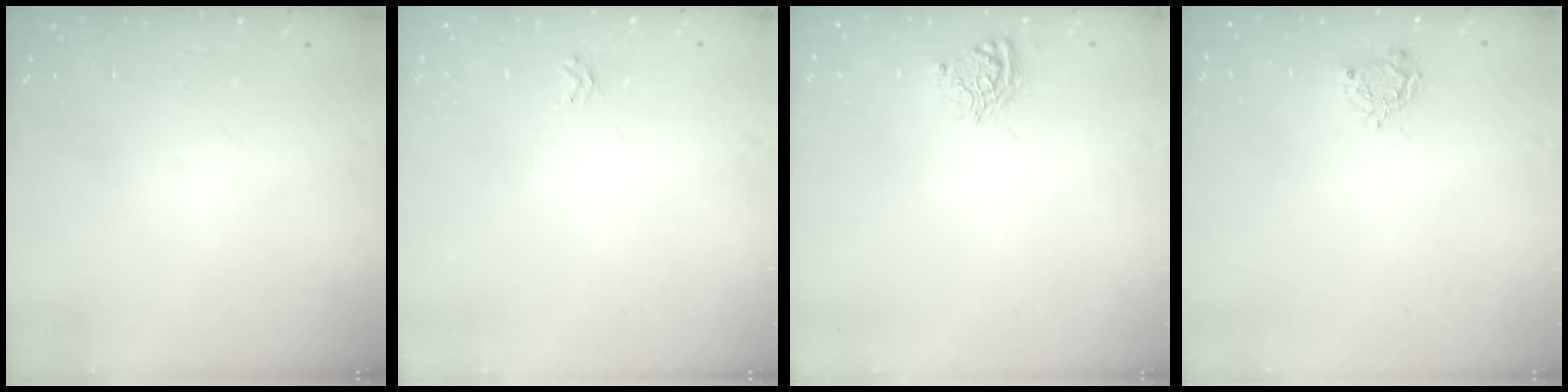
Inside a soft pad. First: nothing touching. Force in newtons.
{"total": 1.6, "press": 1.6, "slide": 0.2}
{"total": 6.5, "press": 6.5, "slide": 0.1}
{"total": 5.7, "press": 5.7, "slide": 0.4}